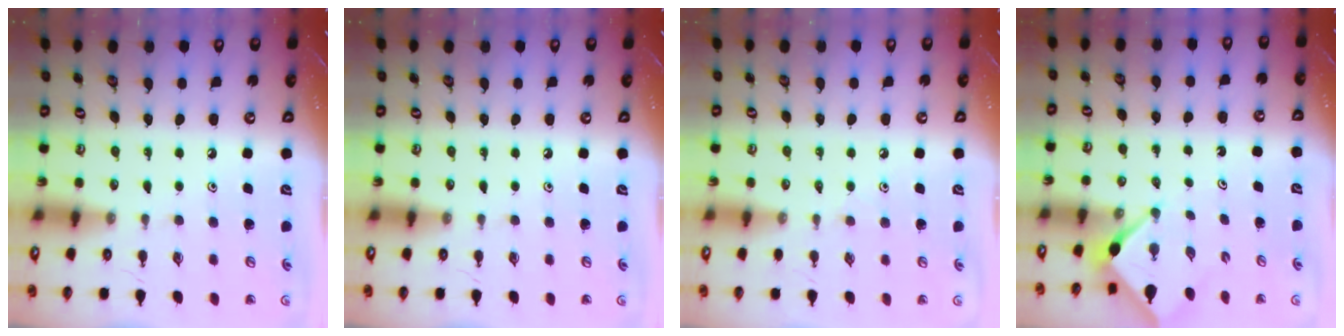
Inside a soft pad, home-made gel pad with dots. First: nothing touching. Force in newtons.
{"total": 0.0}
{"total": 2.1, "press": 2.1, "slide": 0.4}
{"total": 3.1, "press": 3.1, "slide": 0.4}